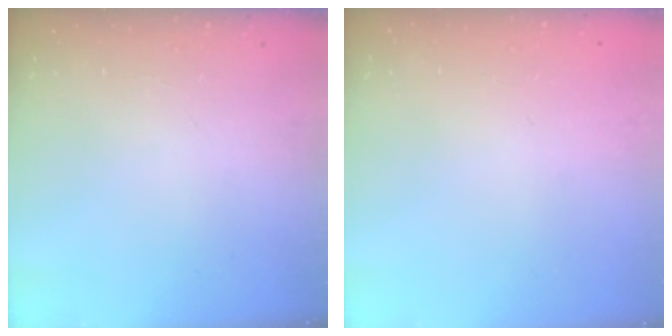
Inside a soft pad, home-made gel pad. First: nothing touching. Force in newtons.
{"total": 0.7, "press": 0.3, "slide": 0.7}